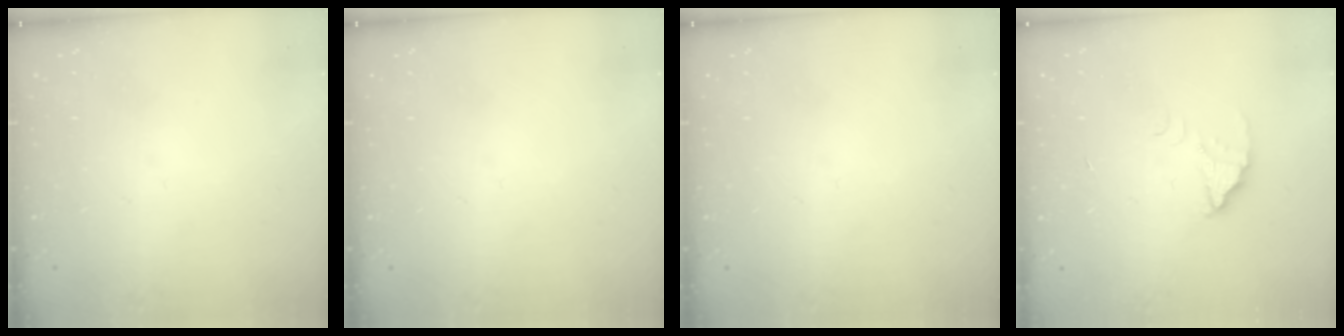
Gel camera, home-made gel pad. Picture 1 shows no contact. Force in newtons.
{"total": 0.0}
{"total": 0.0}
{"total": 2.7, "press": 2.7, "slide": 0.1}